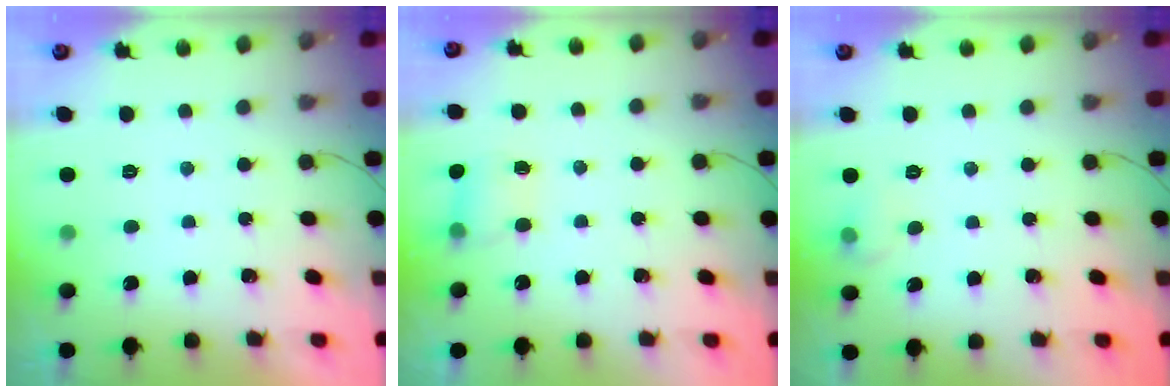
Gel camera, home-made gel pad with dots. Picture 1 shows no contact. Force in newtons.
{"total": 4.9, "press": 4.8, "slide": 0.8}
{"total": 8.6, "press": 5.1, "slide": 7.0}